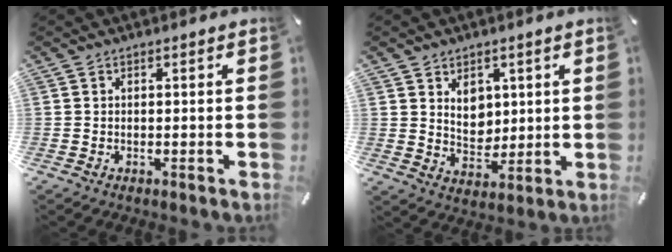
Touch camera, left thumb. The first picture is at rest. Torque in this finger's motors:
{"motor_torque": [1.34, 1.24, 0.60, -0.67, 0.27]}